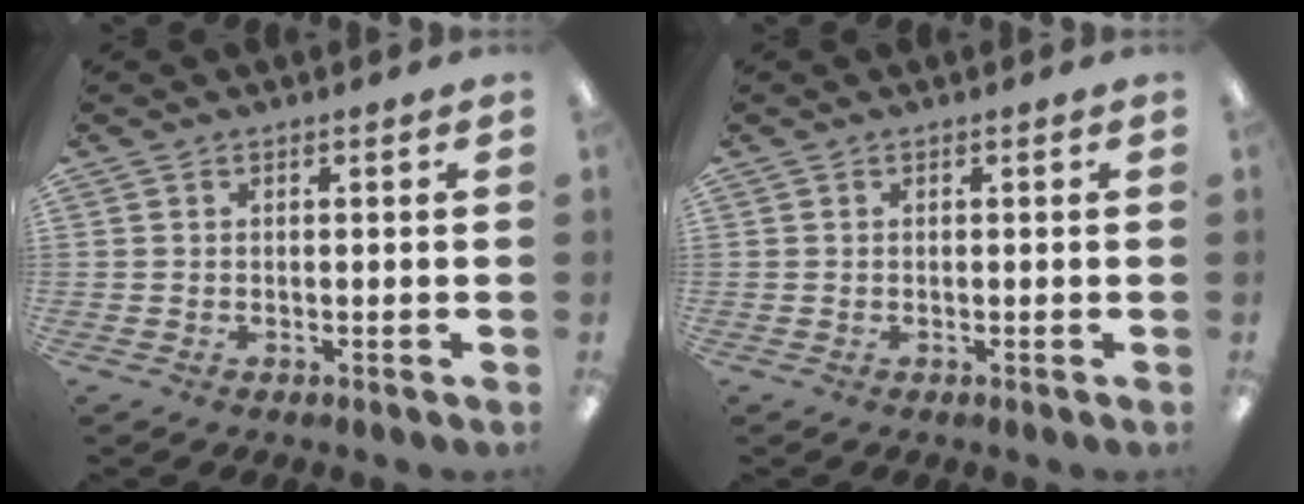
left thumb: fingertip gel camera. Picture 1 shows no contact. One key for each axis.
{"total": 0.0}